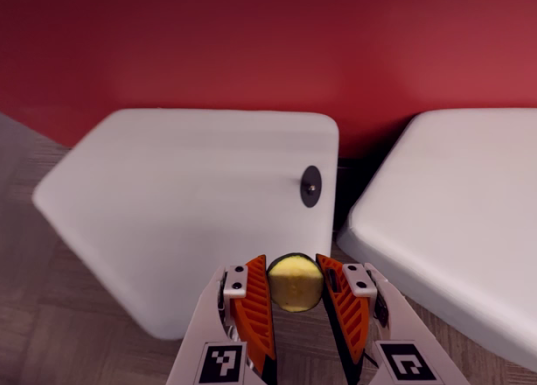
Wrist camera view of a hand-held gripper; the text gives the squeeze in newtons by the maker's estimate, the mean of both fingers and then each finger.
{"total": 11.1, "left": 11.0, "right": 11.2}